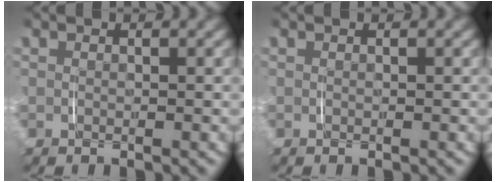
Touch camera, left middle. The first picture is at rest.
{"total": 0.0}